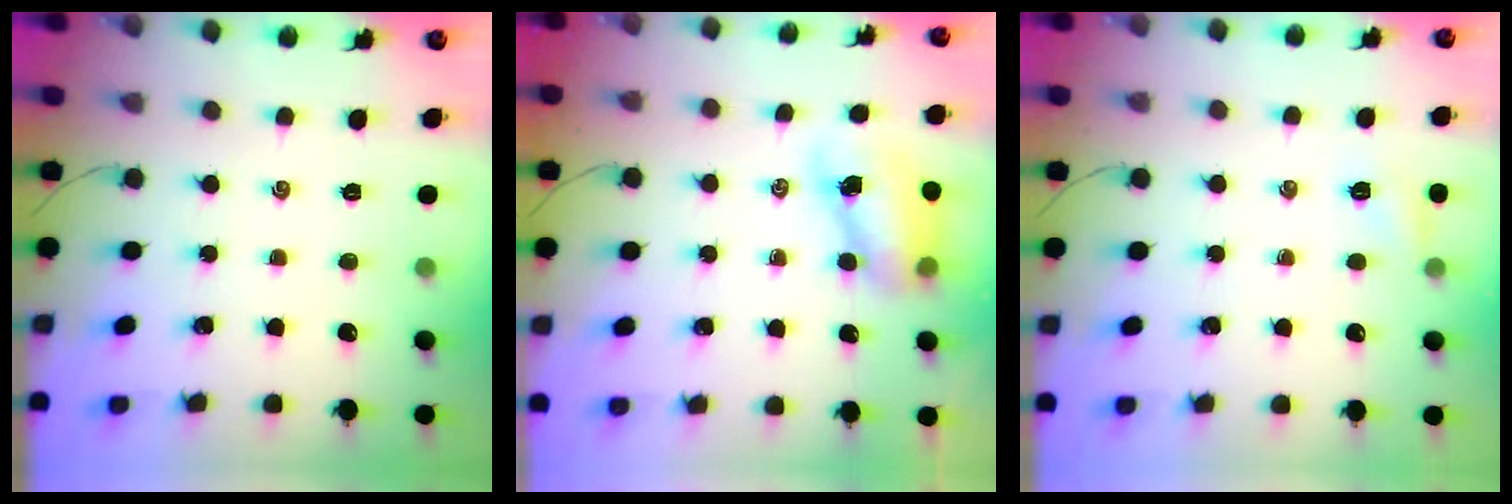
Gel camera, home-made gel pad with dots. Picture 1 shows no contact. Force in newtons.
{"total": 7.9, "press": 7.8, "slide": 1.3}
{"total": 4.5, "press": 4.4, "slide": 1.2}